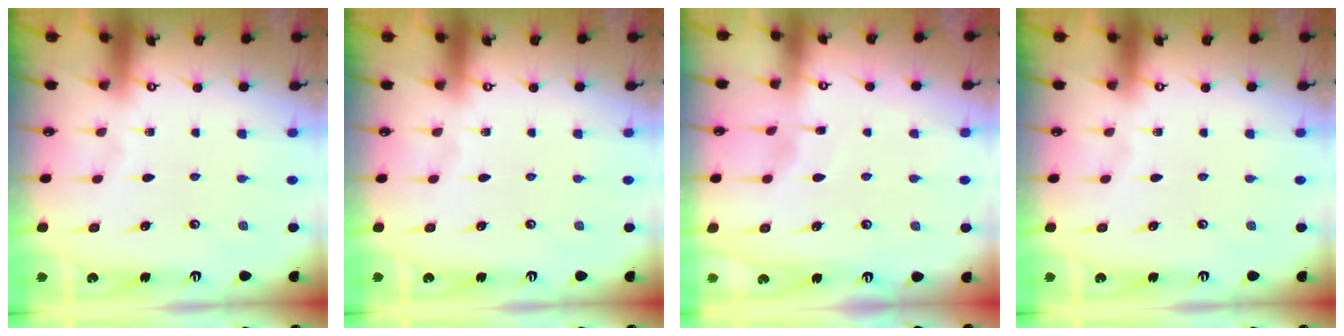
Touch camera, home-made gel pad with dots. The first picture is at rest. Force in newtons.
{"total": 0.0}
{"total": 3.3, "press": 3.3, "slide": 0.4}
{"total": 0.0}